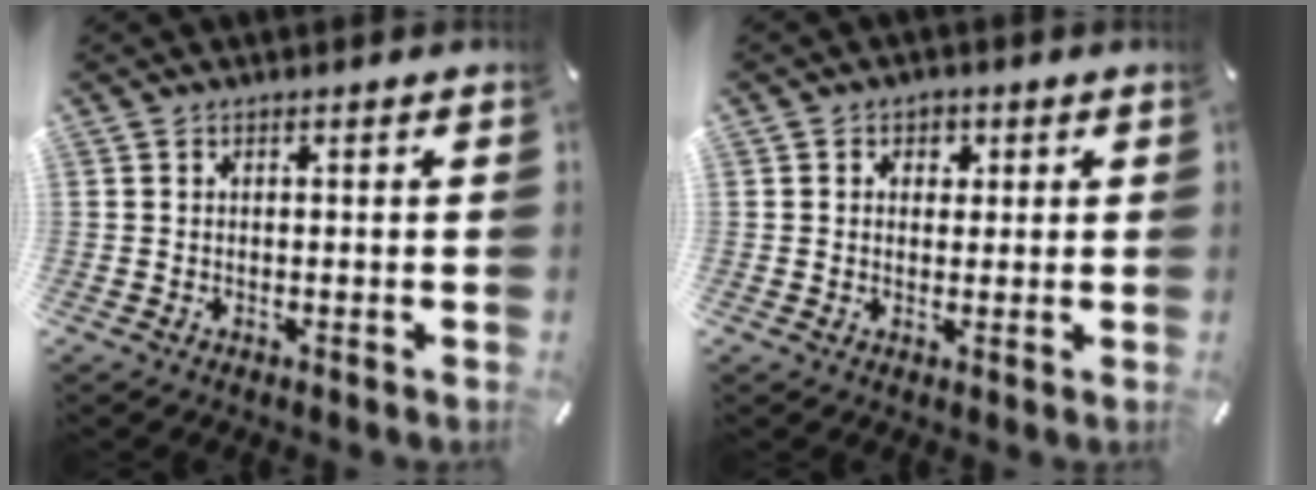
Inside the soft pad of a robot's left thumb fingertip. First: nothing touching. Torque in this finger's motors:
{"motor_torque": [0.13, -0.29, -0.02, -0.03, 0.00]}